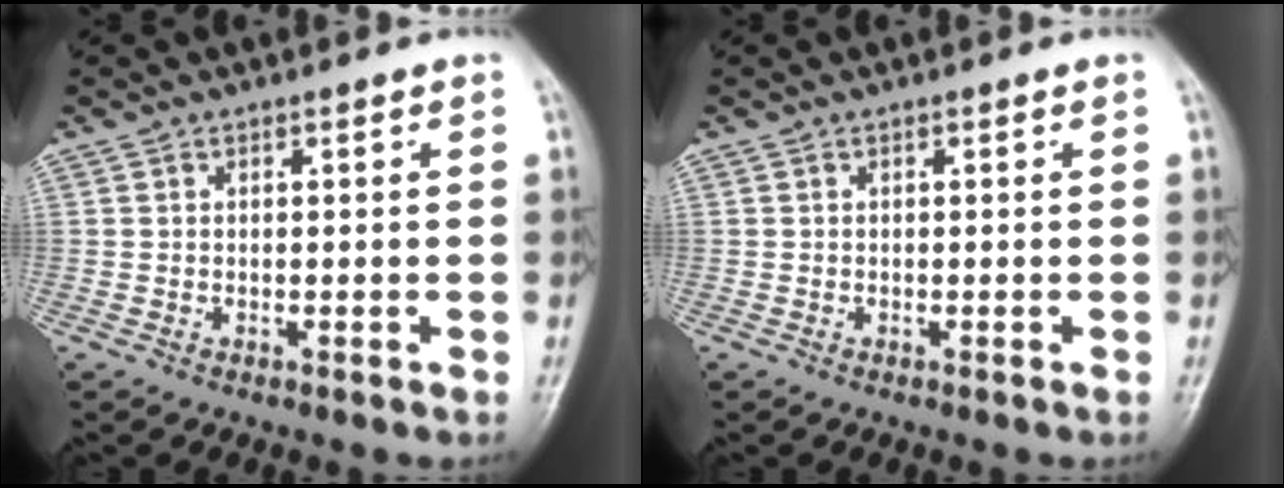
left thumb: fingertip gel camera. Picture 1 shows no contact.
{"total": 0.0}